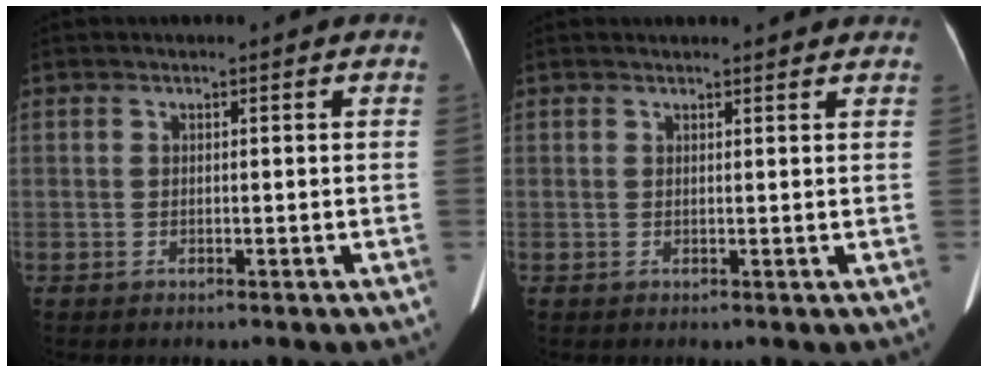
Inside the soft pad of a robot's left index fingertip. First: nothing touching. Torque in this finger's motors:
{"motor_torque": [-0.15, -0.11, -0.19, -0.02]}